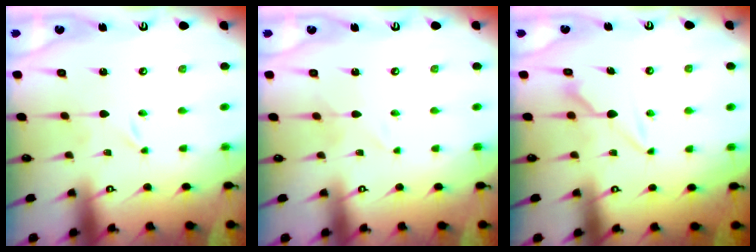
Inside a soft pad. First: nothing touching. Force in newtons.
{"total": 2.3, "press": 2.3, "slide": 0.2}
{"total": 7.5, "press": 7.5, "slide": 0.8}